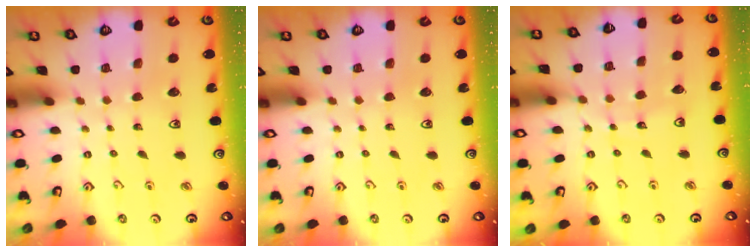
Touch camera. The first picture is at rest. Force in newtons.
{"total": 0.0}
{"total": 8.0, "press": 7.9, "slide": 1.0}